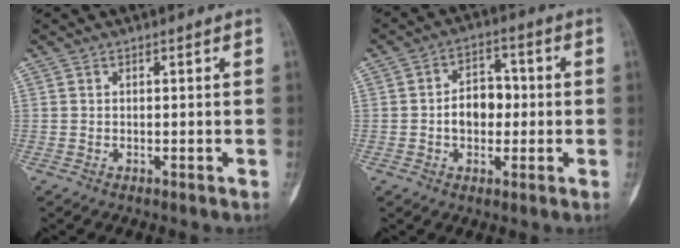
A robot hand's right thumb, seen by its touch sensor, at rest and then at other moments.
{"total": 7.4, "force": [-0.5, 5.3, 5.2], "torque": [-0.057, 0.020, -0.015]}